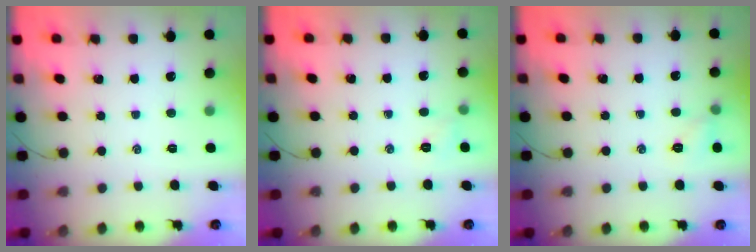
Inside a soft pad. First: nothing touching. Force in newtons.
{"total": 4.8, "press": 4.6, "slide": 1.3}
{"total": 5.4, "press": 5.2, "slide": 1.4}